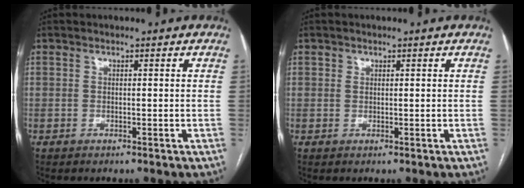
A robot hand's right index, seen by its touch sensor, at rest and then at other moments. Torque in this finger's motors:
{"motor_torque": [-0.07, 0.00, 0.00, 0.01]}